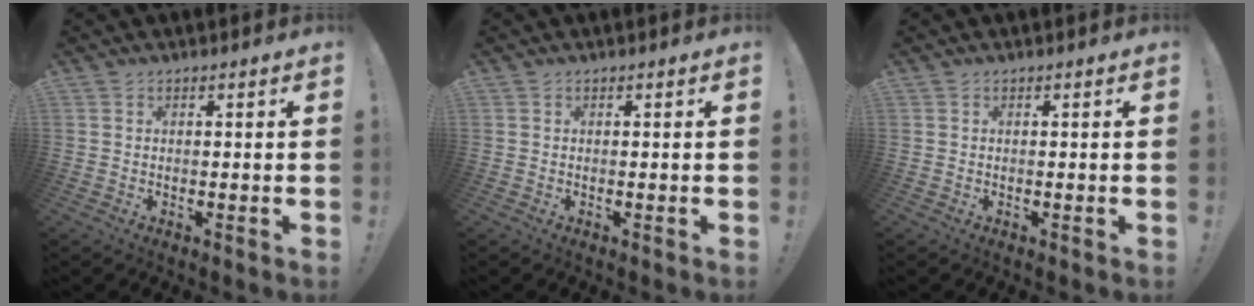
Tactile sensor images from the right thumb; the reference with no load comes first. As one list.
[{"total": 0.0}, {"total": 0.0}]